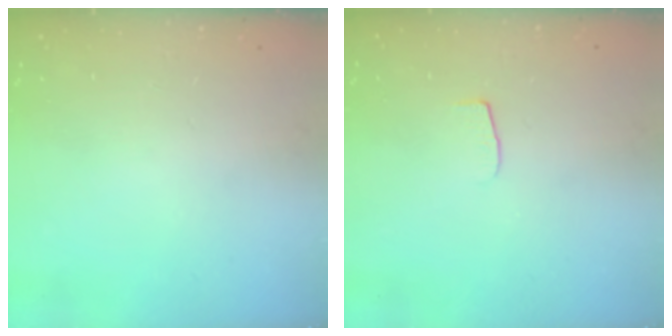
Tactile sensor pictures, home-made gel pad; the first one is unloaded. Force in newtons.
{"total": 4.0, "press": 4.0, "slide": 0.2}